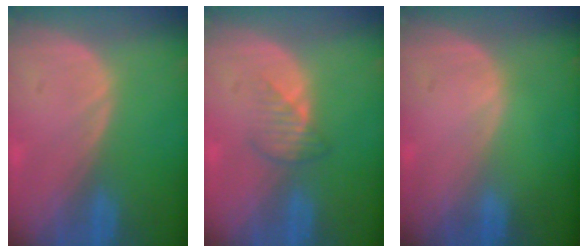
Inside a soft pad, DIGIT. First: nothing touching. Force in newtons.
{"total": 2.5, "press": 2.5, "slide": 0.4}
{"total": 0.0}